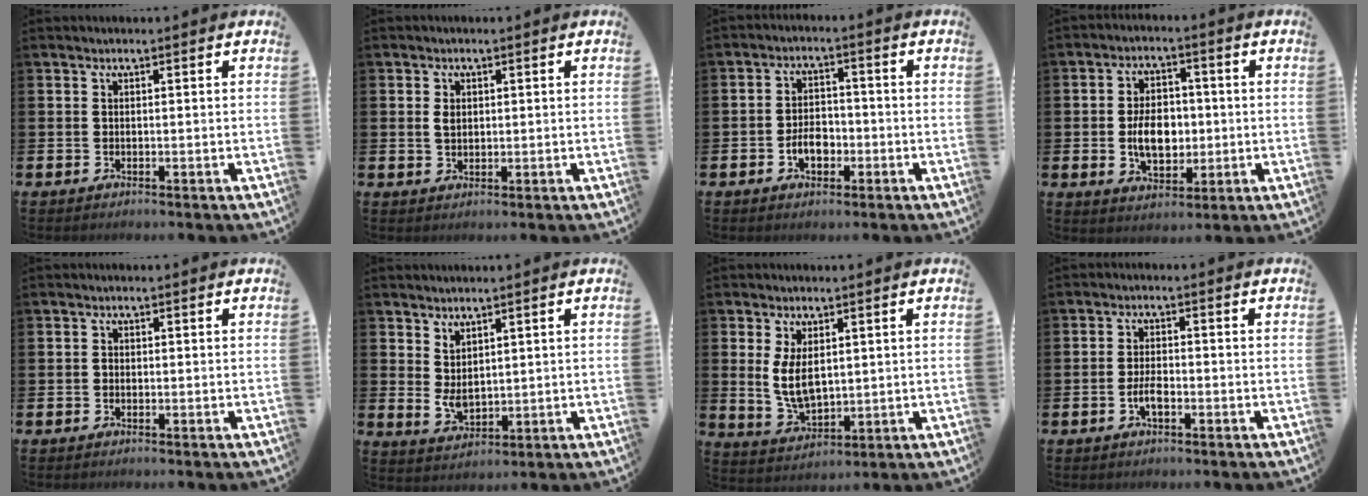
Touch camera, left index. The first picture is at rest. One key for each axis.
{"total": 2.0, "fx": 0.8, "fy": 1.3, "fz": 1.2, "tx": -0.005, "ty": -0.002, "tz": 0.009}
{"total": 4.0, "fx": -1.5, "fy": 2.7, "fz": 2.5, "tx": -0.034, "ty": 0.000, "tz": -0.033}
{"total": 6.2, "fx": -0.6, "fy": 4.2, "fz": 4.6, "tx": -0.073, "ty": 0.008, "tz": -0.015}
{"total": 0.6, "fx": -0.3, "fy": 0.5, "fz": 0.2, "tx": -0.010, "ty": 0.004, "tz": -0.005}
{"total": 3.2, "fx": 1.8, "fy": 1.8, "fz": 2.0, "tx": -0.034, "ty": -0.011, "tz": 0.032}
{"total": 5.3, "fx": 1.6, "fy": 2.8, "fz": 4.2, "tx": -0.073, "ty": -0.001, "tz": 0.028}
{"total": 2.8, "fx": -0.9, "fy": 1.1, "fz": 2.4, "tx": -0.039, "ty": 0.001, "tz": -0.018}